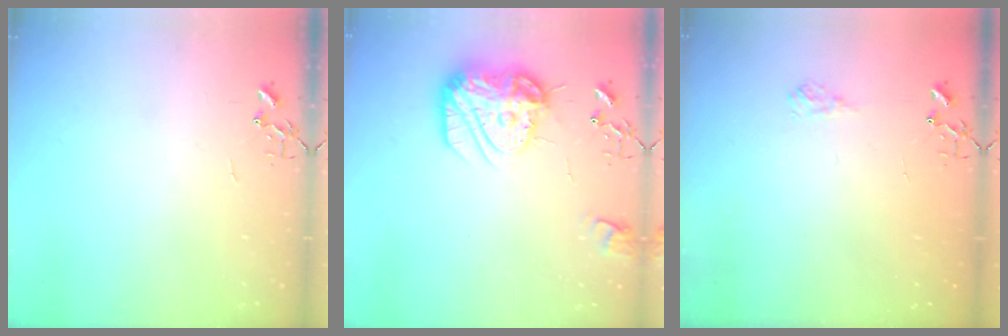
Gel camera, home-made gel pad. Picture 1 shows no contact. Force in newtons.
{"total": 15.4, "press": 15.4, "slide": 1.3}
{"total": 4.7, "press": 4.7, "slide": 0.6}